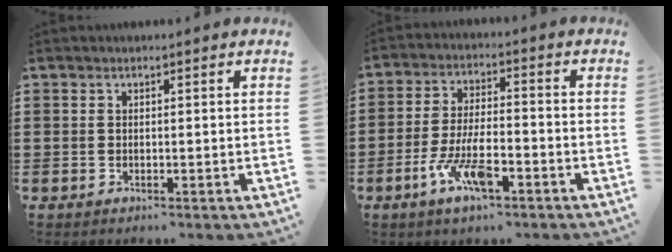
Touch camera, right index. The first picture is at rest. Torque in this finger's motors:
{"motor_torque": [2.14, 0.00, 0.28, 0.14]}